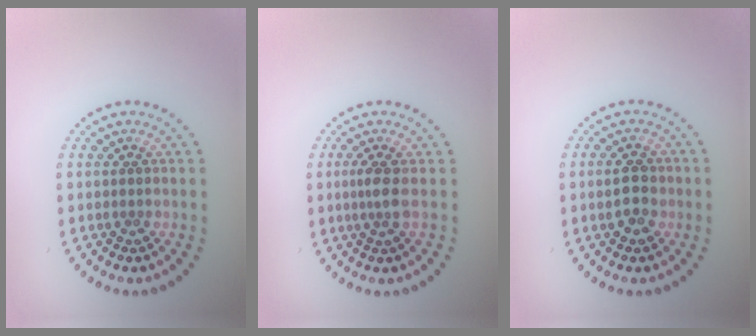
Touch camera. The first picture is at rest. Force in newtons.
{"total": 1.7, "press": 1.2, "slide": 1.2}
{"total": 2.7, "press": 2.7, "slide": 0.1}